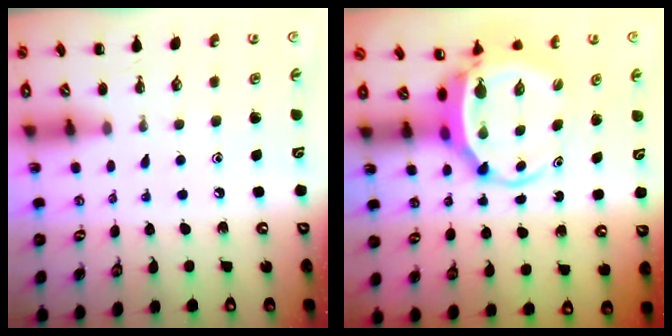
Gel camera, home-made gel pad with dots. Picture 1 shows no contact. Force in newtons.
{"total": 5.3, "press": 5.0, "slide": 1.5}